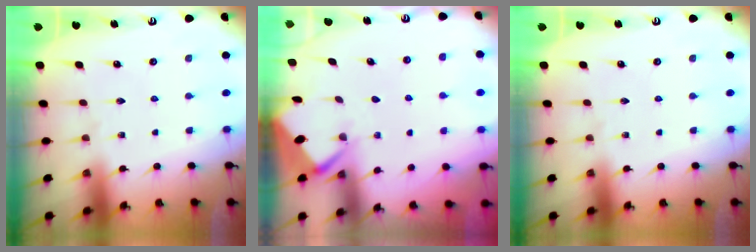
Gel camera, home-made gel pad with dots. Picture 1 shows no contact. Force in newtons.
{"total": 2.6, "press": 2.6, "slide": 0.3}
{"total": 0.0}